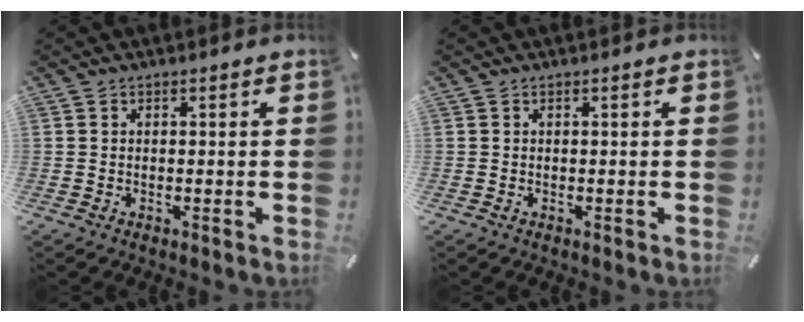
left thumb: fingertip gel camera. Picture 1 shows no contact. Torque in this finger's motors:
{"motor_torque": [0.06, 0.08, -0.02, -0.11, 0.00]}